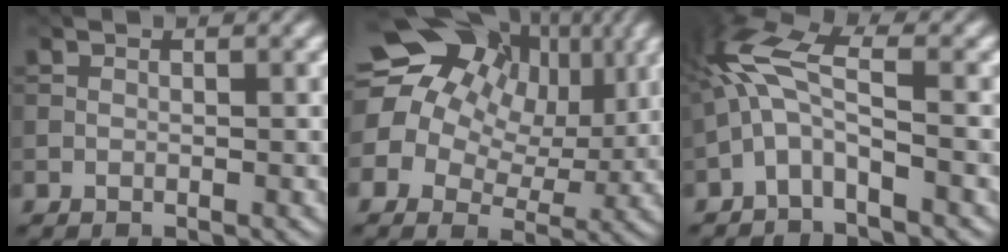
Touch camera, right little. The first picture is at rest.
{"total": 15.5, "force": [5.0, 11.8, 8.7], "torque": [-0.167, 0.042, 0.076]}
{"total": 5.1, "force": [-1.8, 1.6, 4.5], "torque": [-0.108, 0.020, -0.051]}